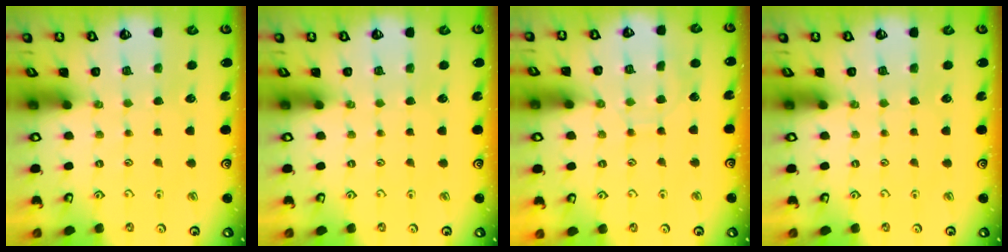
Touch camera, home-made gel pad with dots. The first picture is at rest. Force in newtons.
{"total": 0.0}
{"total": 5.6, "press": 5.5, "slide": 0.6}
{"total": 0.0}